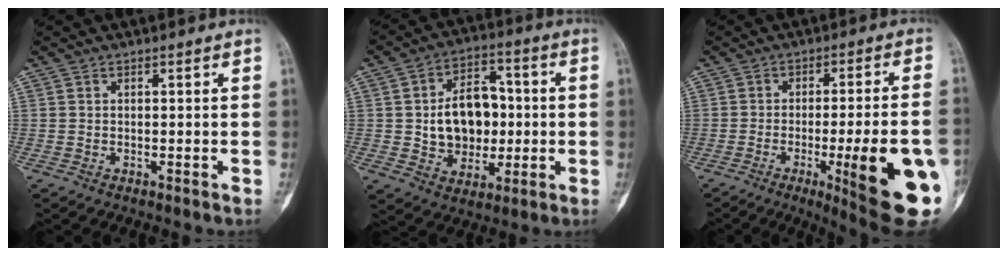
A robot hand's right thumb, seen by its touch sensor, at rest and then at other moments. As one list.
[{"total": 13.9, "force": [0.1, 10.3, 9.3], "torque": [-0.103, 0.021, 0.009]}, {"total": 20.4, "force": [-5.9, 3.6, 19.1], "torque": [-0.207, -0.002, -0.067]}]